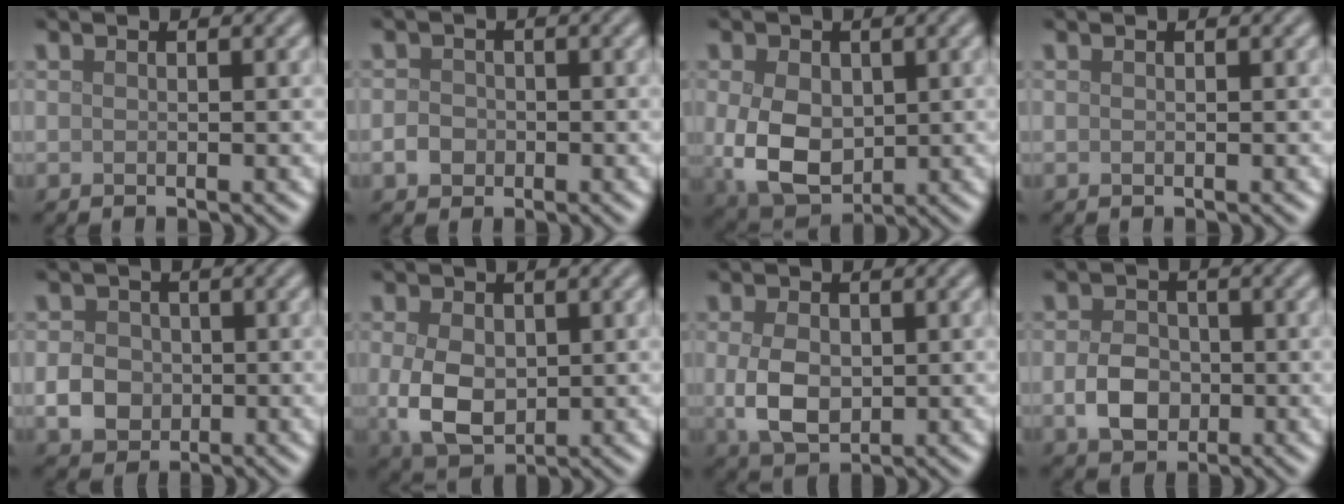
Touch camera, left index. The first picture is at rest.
{"total": 1.6, "force": [-0.5, 1.4, 0.7], "torque": [-0.008, 0.000, -0.014]}
{"total": 6.5, "force": [-0.2, 4.6, 4.5], "torque": [-0.103, -0.012, 0.005]}
{"total": 0.0}
{"total": 3.2, "force": [-0.5, 2.8, 1.5], "torque": [-0.025, 0.001, -0.014]}
{"total": 5.1, "force": [-0.2, 3.5, 3.7], "torque": [-0.085, -0.007, 0.002]}
{"total": 4.3, "force": [-0.1, 2.9, 3.2], "torque": [-0.069, -0.003, 0.001]}
{"total": 3.7, "force": [-0.7, 2.9, 2.3], "torque": [-0.043, 0.001, -0.018]}